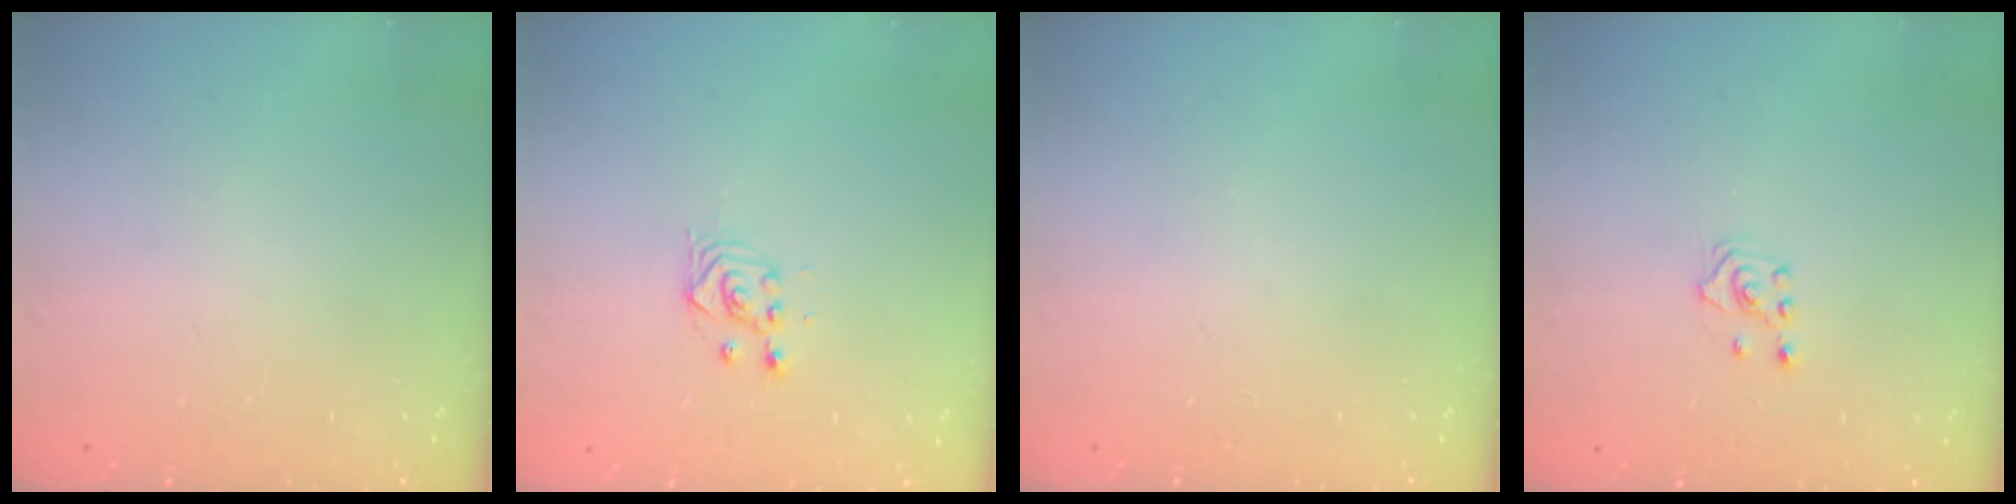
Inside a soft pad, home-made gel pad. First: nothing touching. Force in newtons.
{"total": 3.3, "press": 3.2, "slide": 0.4}
{"total": 0.0}
{"total": 2.0, "press": 1.8, "slide": 0.9}